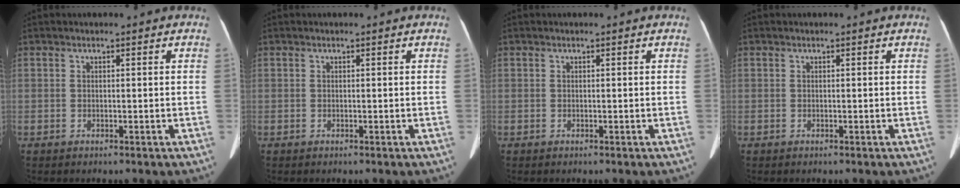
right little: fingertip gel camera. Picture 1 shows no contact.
{"total": 0.0}
{"total": 0.0}
{"total": 0.0}